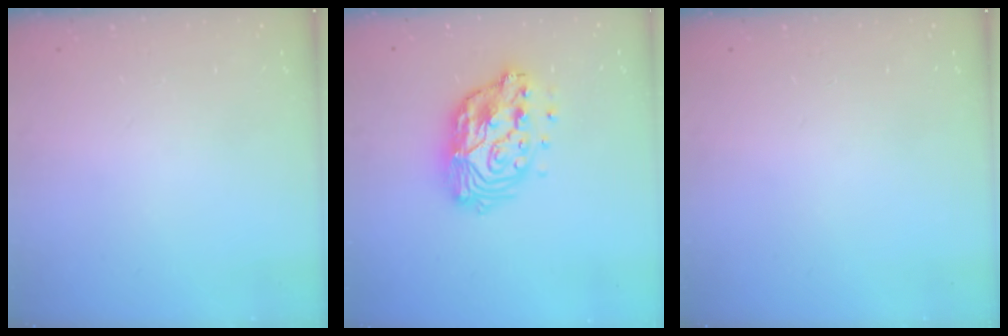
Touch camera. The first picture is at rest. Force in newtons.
{"total": 15.5, "press": 15.5, "slide": 1.3}
{"total": 0.0}